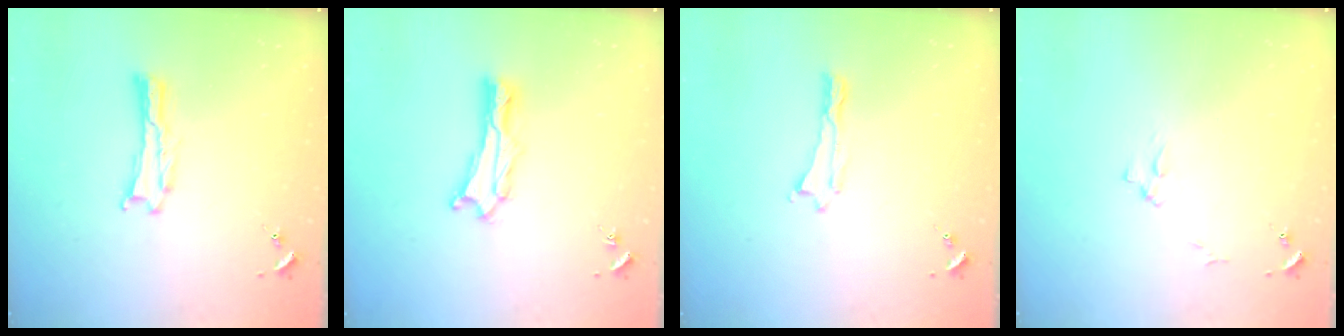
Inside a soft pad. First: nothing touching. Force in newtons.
{"total": 1.5, "press": 1.4, "slide": 0.2}
{"total": 0.0}
{"total": 2.7, "press": 2.7, "slide": 0.3}